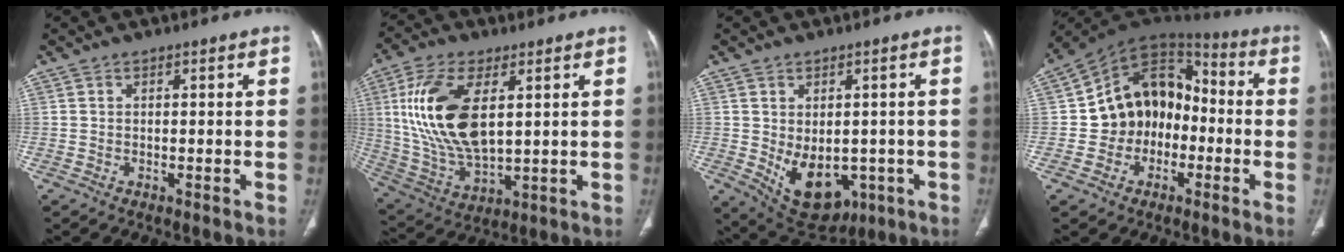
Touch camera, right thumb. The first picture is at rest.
{"total": 18.3, "force": [4.2, 9.0, 15.3], "torque": [-0.313, -0.016, 0.089]}
{"total": 11.8, "force": [-2.6, 8.0, 8.4], "torque": [-0.100, -0.002, -0.009]}
{"total": 15.2, "force": [-2.5, 12.2, 8.8], "torque": [-0.086, 0.059, -0.051]}